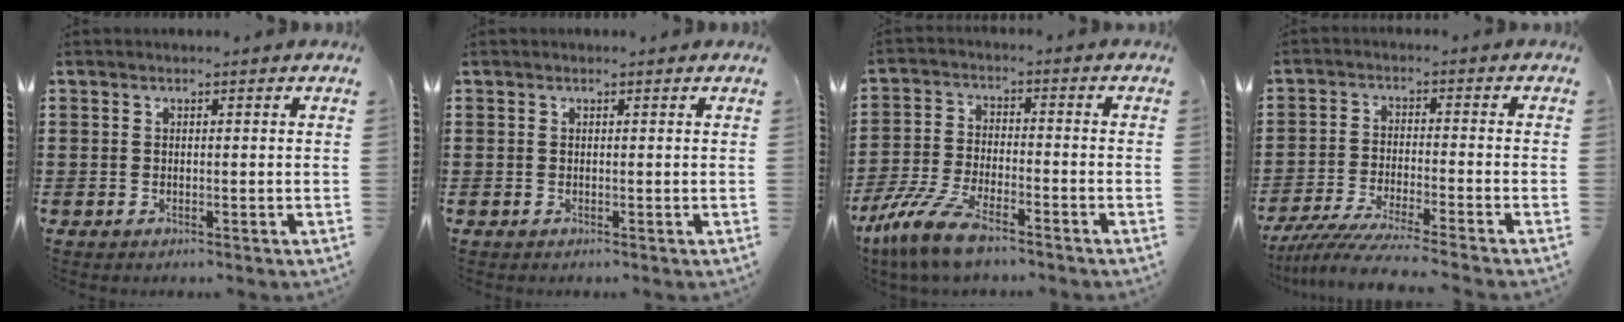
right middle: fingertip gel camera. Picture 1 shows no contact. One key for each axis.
{"total": 0.0}
{"total": 8.6, "fx": -6.6, "fy": 1.8, "fz": 5.1, "tx": -0.123, "ty": -0.003, "tz": -0.131}
{"total": 5.8, "fx": -5.3, "fy": -0.4, "fz": 2.4, "tx": -0.058, "ty": -0.023, "tz": -0.103}